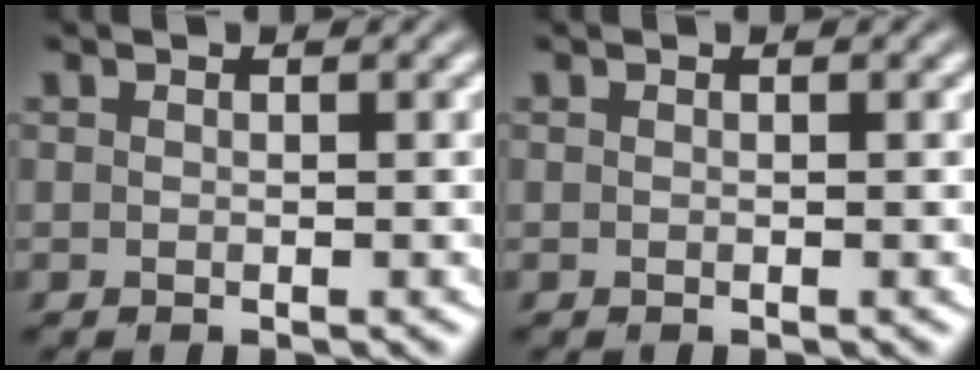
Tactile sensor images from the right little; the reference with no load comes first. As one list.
[{"total": 0.0}]